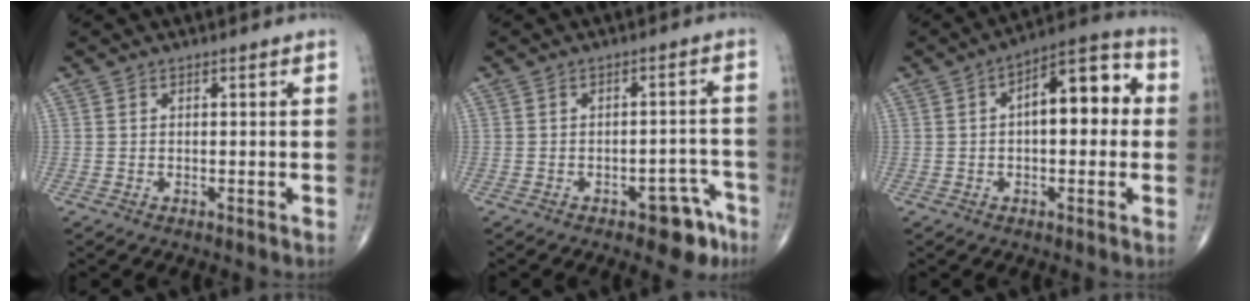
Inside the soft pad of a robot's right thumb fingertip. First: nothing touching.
{"total": 6.6, "force": [-4.1, 3.1, 4.1], "torque": [-0.023, 0.036, -0.048]}
{"total": 12.3, "force": [1.3, 5.7, 10.8], "torque": [-0.130, 0.035, 0.009]}